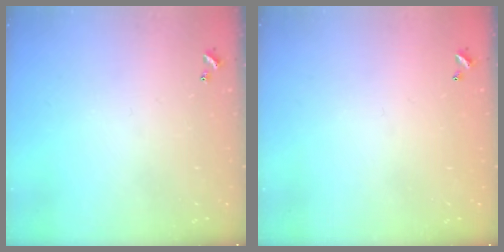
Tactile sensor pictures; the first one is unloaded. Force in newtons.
{"total": 2.7, "press": 2.7, "slide": 0.1}